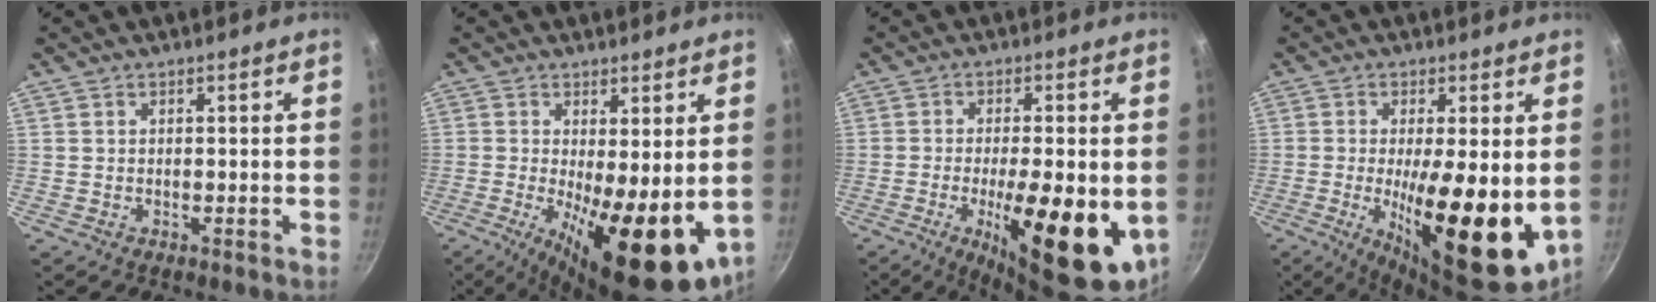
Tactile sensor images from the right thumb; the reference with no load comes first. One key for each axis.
{"total": 17.0, "fx": -2.2, "fy": 6.3, "fz": 15.7, "tx": -0.211, "ty": -0.025, "tz": -0.021}
{"total": 17.6, "fx": -4.3, "fy": 5.7, "fz": 16.1, "tx": -0.231, "ty": 0.000, "tz": -0.057}
{"total": 18.1, "fx": -1.4, "fy": 5.4, "fz": 17.2, "tx": -0.251, "ty": -0.023, "tz": -0.016}